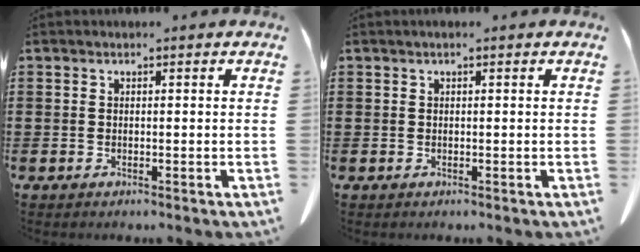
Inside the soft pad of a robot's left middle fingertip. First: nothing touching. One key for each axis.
{"total": 0.5, "fx": 0.3, "fy": 0.1, "fz": 0.4, "tx": -0.009, "ty": 0.001, "tz": 0.005}